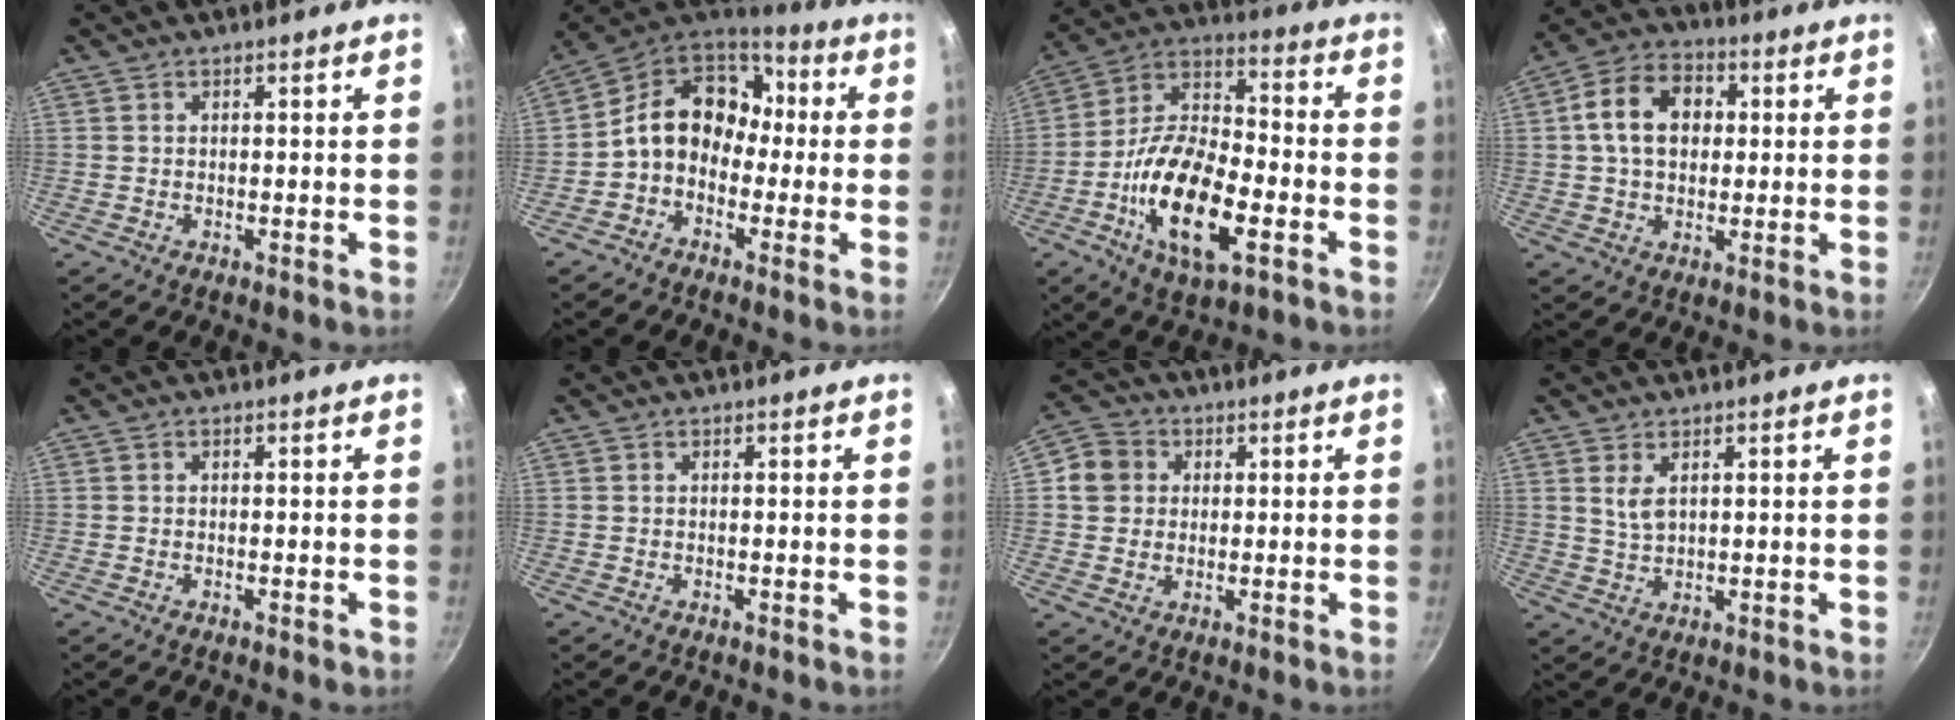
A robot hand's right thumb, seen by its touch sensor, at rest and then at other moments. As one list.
[{"total": 14.3, "force": [-0.5, 11.4, 8.6], "torque": [-0.107, 0.054, -0.032]}, {"total": 19.7, "force": [-6.4, 8.8, 16.4], "torque": [-0.293, 0.030, -0.128]}, {"total": 11.5, "force": [1.7, 8.4, 7.6], "torque": [-0.108, 0.018, 0.016]}, {"total": 0.5, "force": [-0.3, 0.2, 0.4], "torque": [-0.004, 0.002, -0.005]}, {"total": 0.0}, {"total": 6.3, "force": [1.1, 5.7, 2.4], "torque": [-0.012, 0.004, 0.005]}, {"total": 3.5, "force": [1.5, 1.8, 2.6], "torque": [-0.049, -0.013, 0.033]}]